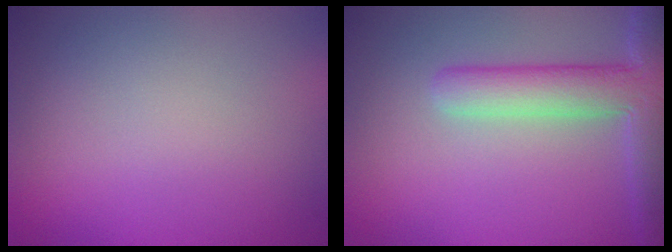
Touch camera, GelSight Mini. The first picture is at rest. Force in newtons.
{"total": 5.9, "press": 5.9, "slide": 0.5}